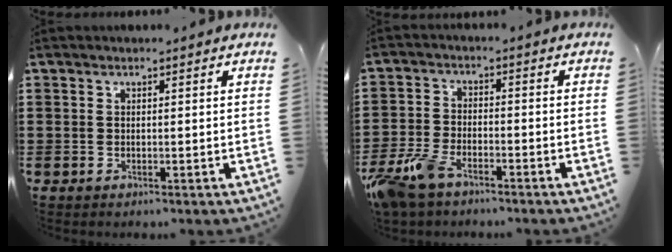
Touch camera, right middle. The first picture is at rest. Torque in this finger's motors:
{"motor_torque": [1.14, -1.00, 0.52, 0.07]}